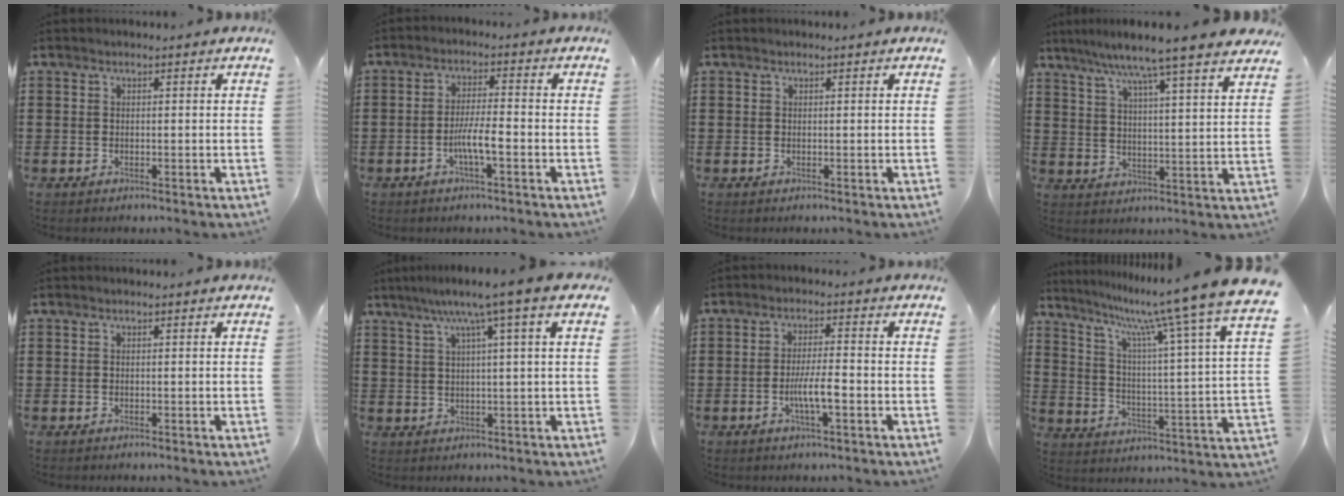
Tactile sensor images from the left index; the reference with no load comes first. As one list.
[{"total": 4.8, "force": [-1.9, 0.7, 4.4], "torque": [-0.089, -0.002, -0.039]}, {"total": 0.0}, {"total": 7.5, "force": [6.4, -1.4, 3.7], "torque": [-0.097, -0.039, 0.103]}, {"total": 0.0}, {"total": 7.0, "force": [3.5, -0.3, 6.0], "torque": [-0.128, -0.002, 0.053]}, {"total": 5.1, "force": [-1.5, 0.9, 4.8], "torque": [-0.093, 0.000, -0.033]}, {"total": 10.4, "force": [8.9, -1.6, 5.1], "torque": [-0.121, -0.078, 0.133]}]